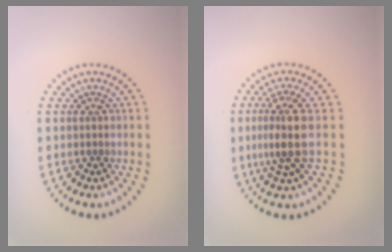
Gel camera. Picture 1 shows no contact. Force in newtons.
{"total": 3.6, "press": 3.1, "slide": 1.9}